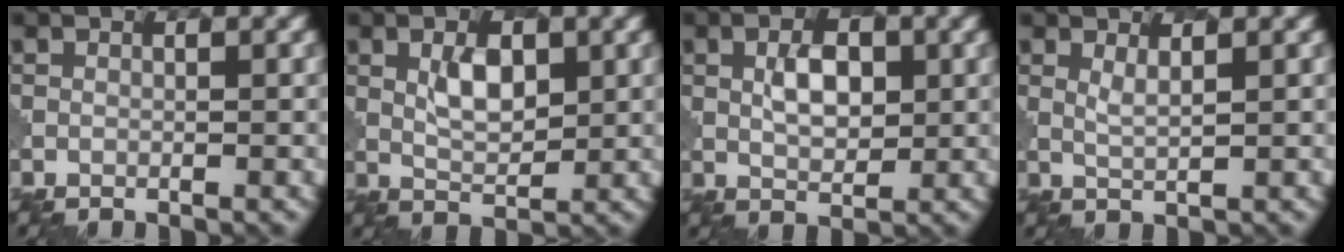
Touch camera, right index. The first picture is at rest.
{"total": 3.2, "force": [1.1, 1.7, 2.5], "torque": [-0.049, -0.002, 0.025]}
{"total": 3.3, "force": [0.9, 1.9, 2.6], "torque": [-0.049, 0.000, 0.019]}
{"total": 1.3, "force": [0.9, 0.2, 0.9], "torque": [-0.021, -0.007, 0.019]}